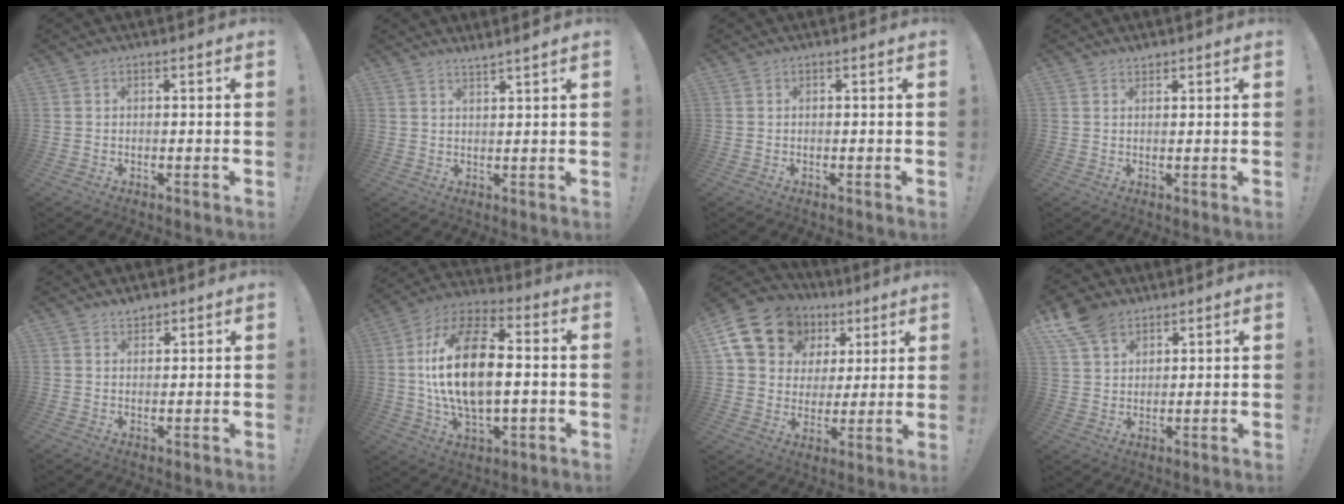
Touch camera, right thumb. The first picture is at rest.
{"total": 2.4, "force": [2.2, -0.5, 1.0], "torque": [-0.017, -0.014, 0.037]}
{"total": 0.0}
{"total": 1.3, "force": [1.1, 0.6, 0.3], "torque": [0.003, -0.005, 0.020]}
{"total": 2.7, "force": [2.3, 1.2, 0.5], "torque": [0.001, -0.016, 0.041]}
{"total": 20.9, "force": [0.7, 11.1, 17.7], "torque": [-0.326, 0.005, 0.004]}
{"total": 18.1, "force": [8.8, 13.6, 8.1], "torque": [-0.134, -0.039, 0.182]}
{"total": 9.2, "force": [6.4, 5.7, 3.5], "torque": [-0.075, -0.028, 0.128]}